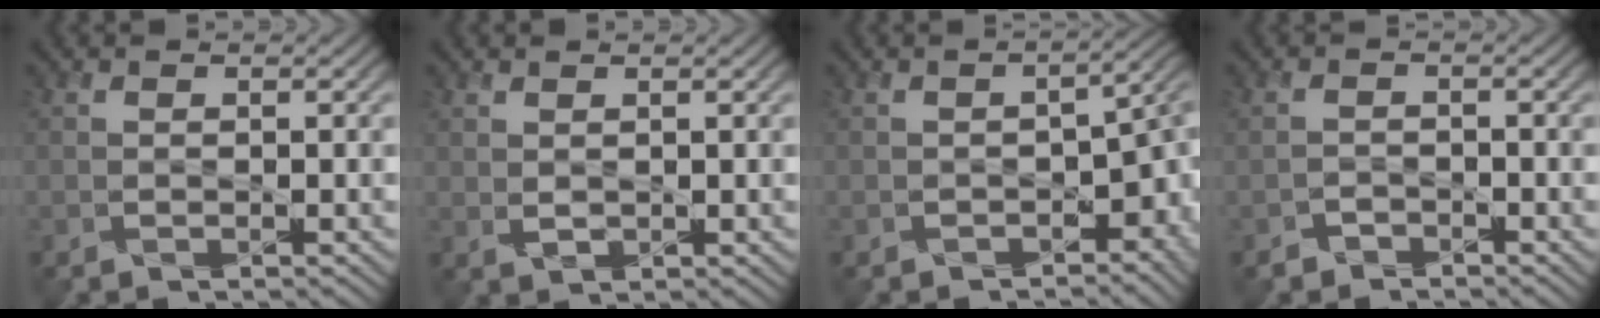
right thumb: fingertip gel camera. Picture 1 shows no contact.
{"total": 1.1, "force": [0.8, 0.5, 0.6], "torque": [-0.017, -0.004, 0.022]}
{"total": 7.8, "force": [-2.9, 4.3, 5.9], "torque": [-0.080, -0.031, -0.033]}
{"total": 1.9, "force": [-1.7, 0.8, 0.1], "torque": [-0.001, -0.003, -0.036]}